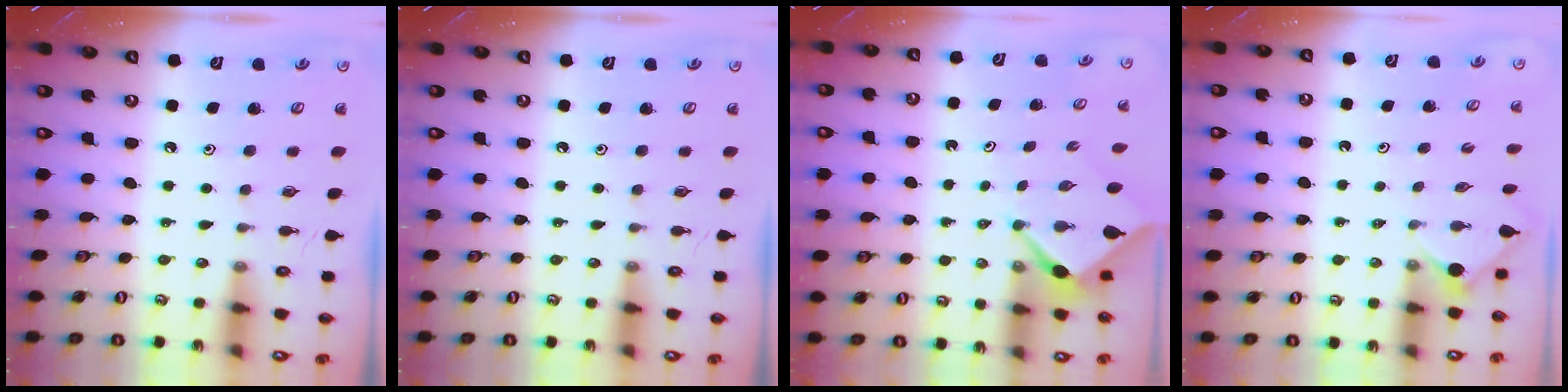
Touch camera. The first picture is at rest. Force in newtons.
{"total": 0.0}
{"total": 2.3, "press": 2.3, "slide": 0.3}
{"total": 1.8, "press": 1.8, "slide": 0.4}